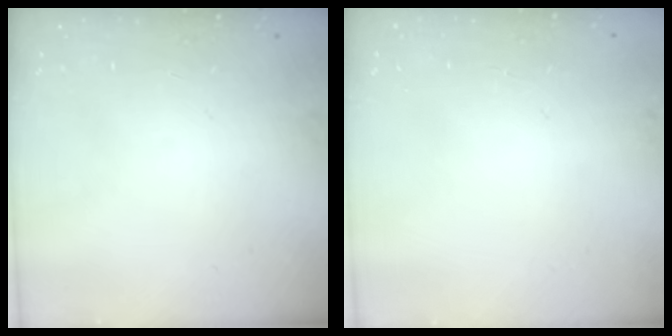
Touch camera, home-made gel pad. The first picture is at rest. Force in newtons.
{"total": 0.0}